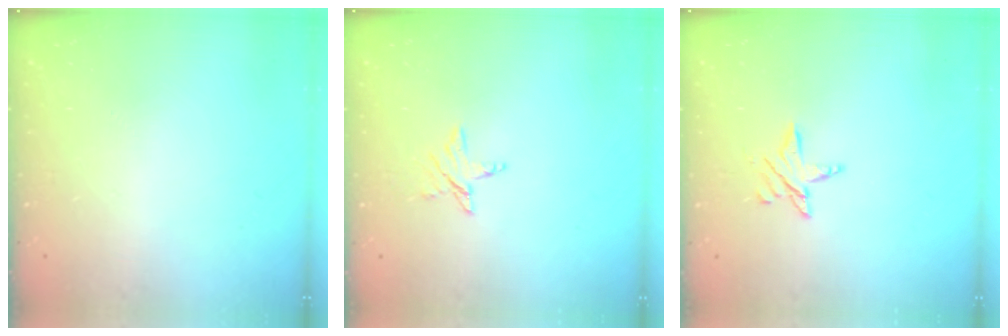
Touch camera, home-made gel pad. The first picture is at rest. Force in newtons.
{"total": 3.7, "press": 3.7, "slide": 0.2}
{"total": 5.5, "press": 5.5, "slide": 0.6}